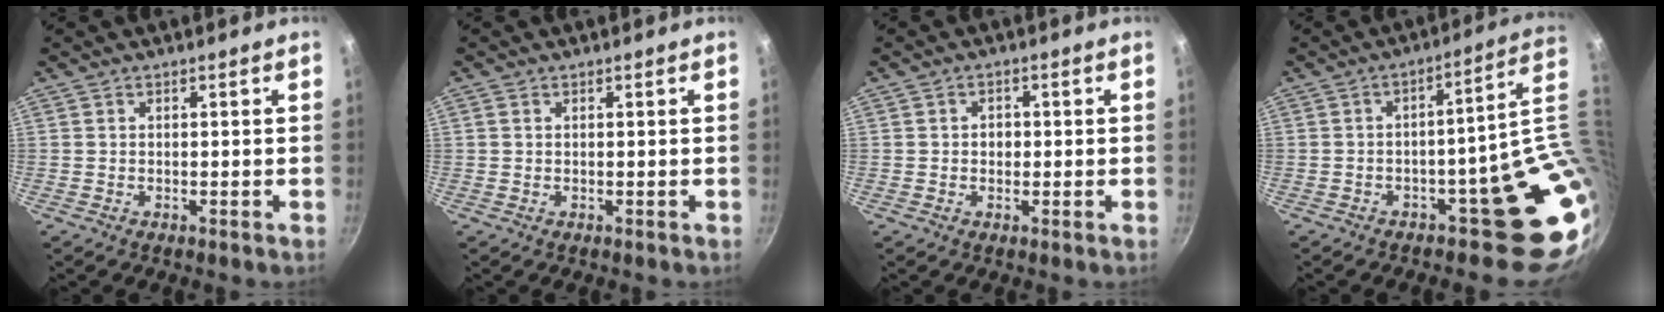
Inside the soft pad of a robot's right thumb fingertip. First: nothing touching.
{"total": 0.7, "force": [0.2, 0.6, 0.4], "torque": [-0.008, 0.002, 0.003]}
{"total": 2.3, "force": [-0.1, 1.9, 1.2], "torque": [-0.007, 0.003, -0.003]}
{"total": 12.8, "force": [0.0, 4.4, 12.0], "torque": [-0.081, 0.008, 0.012]}